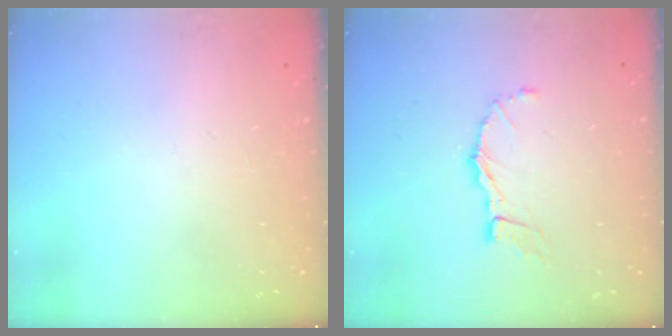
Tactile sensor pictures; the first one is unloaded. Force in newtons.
{"total": 5.3, "press": 5.3, "slide": 0.3}